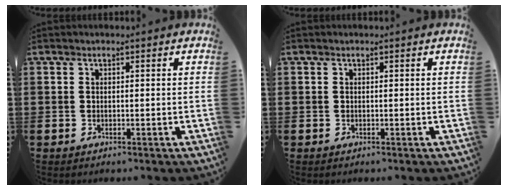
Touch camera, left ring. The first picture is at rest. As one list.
[{"total": 0.0}]